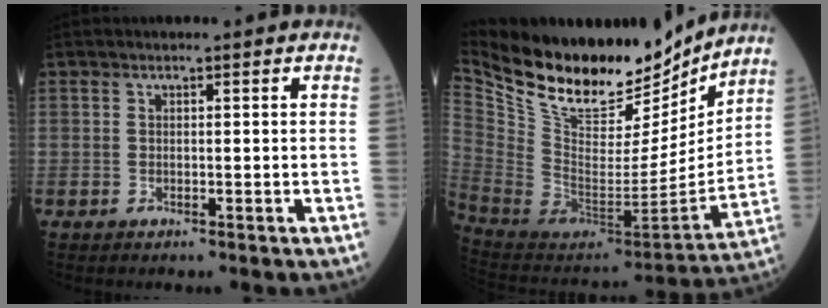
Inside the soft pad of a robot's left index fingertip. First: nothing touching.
{"total": 25.0, "force": [20.5, 8.6, 11.5], "torque": [-0.226, -0.026, 0.344]}